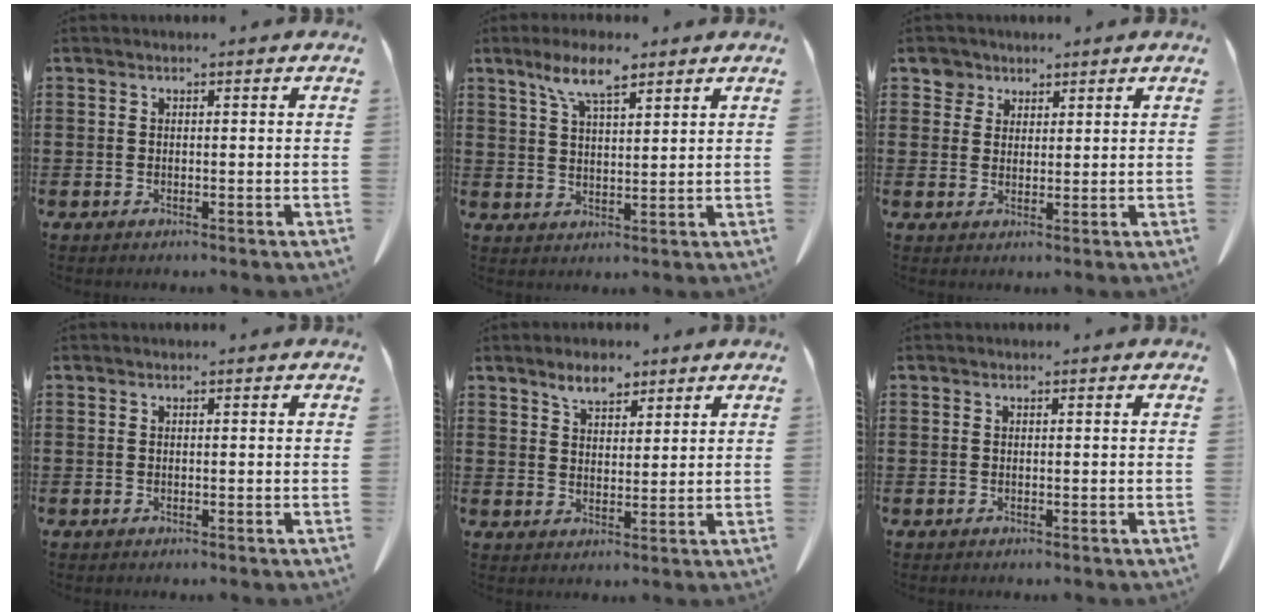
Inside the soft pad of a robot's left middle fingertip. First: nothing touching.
{"total": 7.1, "force": [4.7, 1.9, 5.1], "torque": [-0.110, -0.001, 0.083]}
{"total": 3.2, "force": [2.3, 2.2, 0.3], "torque": [-0.011, 0.003, 0.045]}
{"total": 0.0}
{"total": 4.4, "force": [3.5, 1.9, 1.8], "torque": [-0.036, -0.002, 0.064]}
{"total": 0.0}